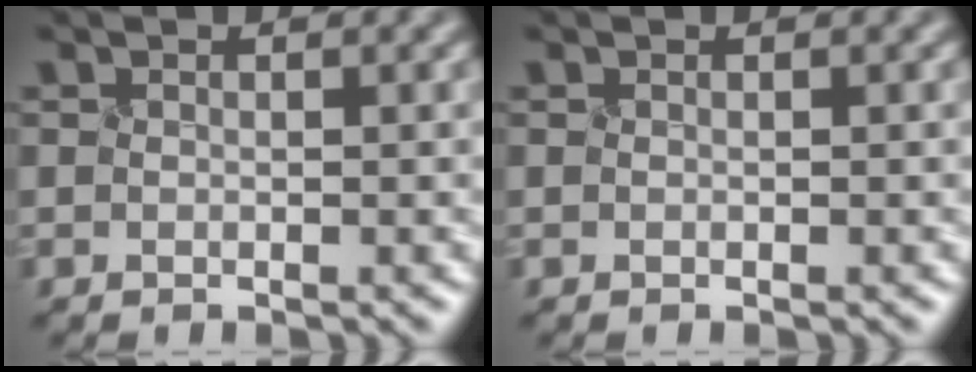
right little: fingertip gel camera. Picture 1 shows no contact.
{"total": 0.0}